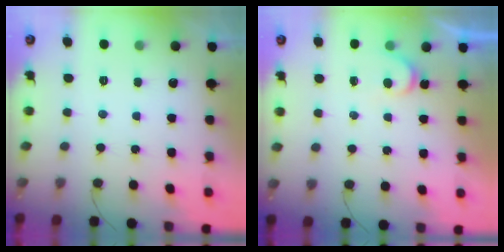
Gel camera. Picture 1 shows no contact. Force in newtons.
{"total": 3.5, "press": 3.5, "slide": 0.2}